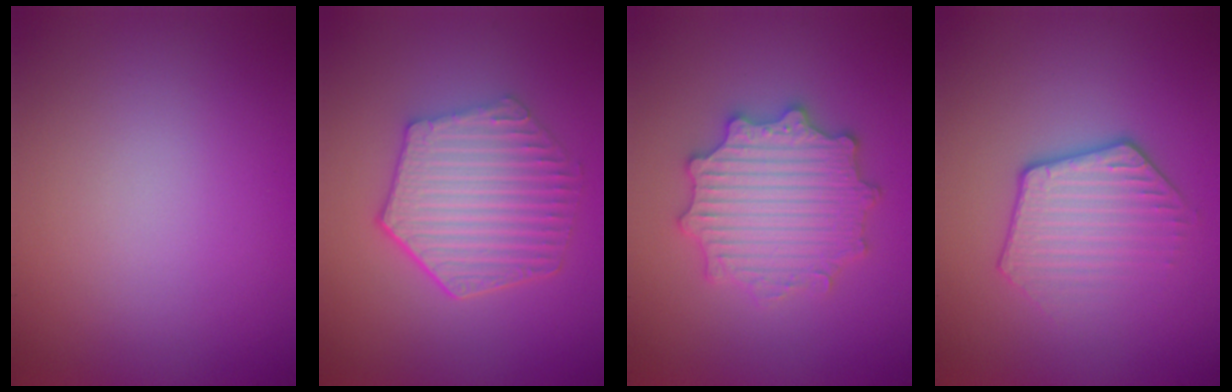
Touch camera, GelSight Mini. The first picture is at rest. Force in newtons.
{"total": 6.5, "press": 4.9, "slide": 4.3}
{"total": 5.6, "press": 5.5, "slide": 1.0}
{"total": 3.6, "press": 3.1, "slide": 1.8}